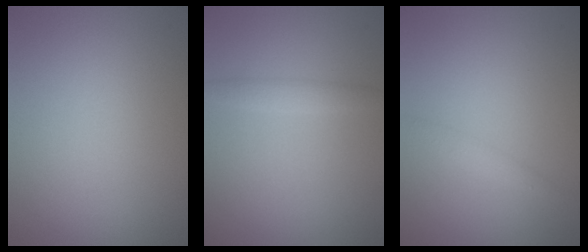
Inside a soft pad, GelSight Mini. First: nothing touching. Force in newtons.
{"total": 1.4, "press": 1.4, "slide": 0.1}
{"total": 1.0, "press": 1.0, "slide": 0.0}